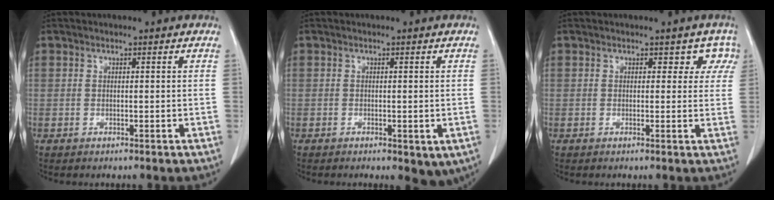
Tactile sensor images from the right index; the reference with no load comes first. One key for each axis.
{"total": 4.3, "fx": -1.8, "fy": 2.0, "fz": 3.4, "tx": -0.034, "ty": -0.008, "tz": -0.019}
{"total": 3.1, "fx": 1.9, "fy": 2.3, "fz": 1.0, "tx": 0.017, "ty": 0.000, "tz": 0.003}